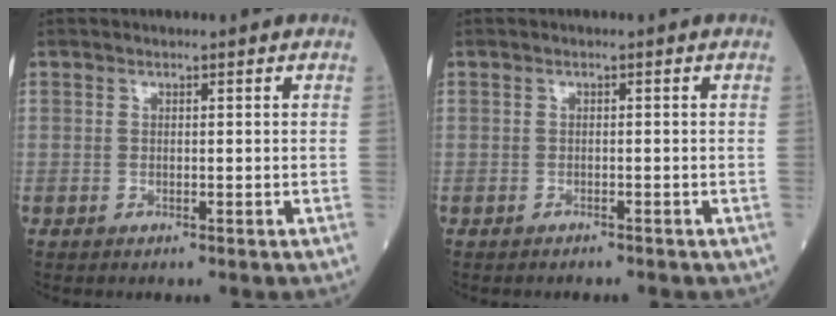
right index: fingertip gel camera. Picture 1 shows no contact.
{"total": 2.2, "force": [-1.9, 0.8, 0.7], "torque": [-0.016, -0.002, -0.019]}